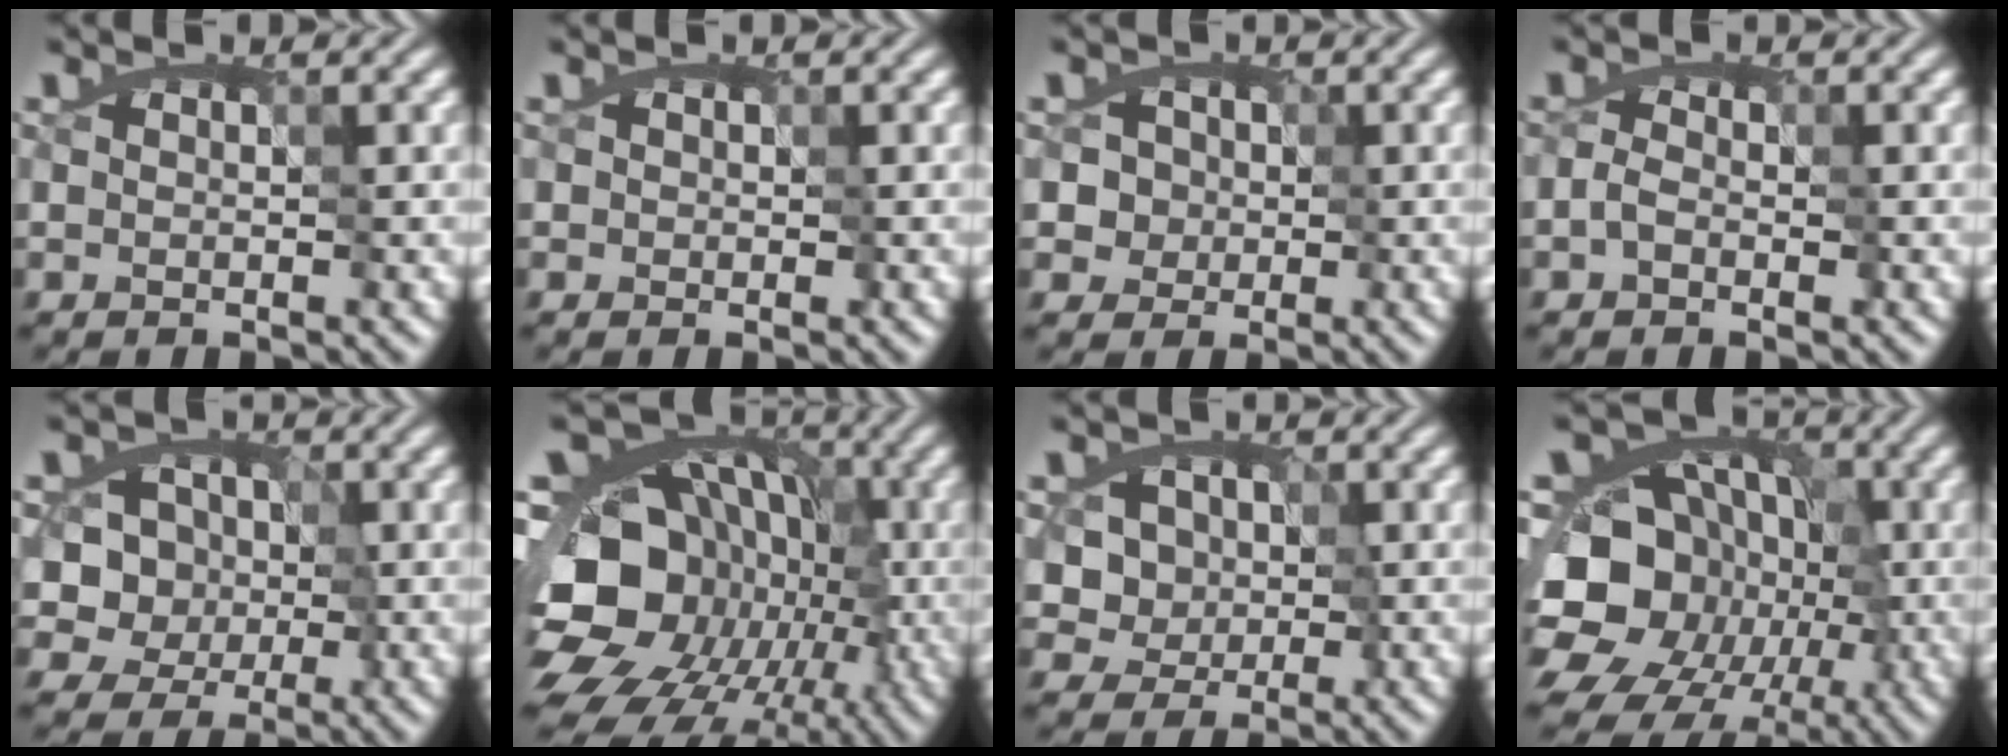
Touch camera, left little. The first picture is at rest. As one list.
[{"total": 0.6, "force": [0.1, 0.5, 0.0], "torque": [-0.006, 0.003, 0.008]}, {"total": 3.3, "force": [-0.1, 3.2, 0.9], "torque": [-0.006, 0.008, -0.003]}, {"total": 2.1, "force": [-1.6, 1.2, 0.8], "torque": [-0.014, 0.002, -0.028]}, {"total": 7.3, "force": [-1.3, 6.5, 3.0], "torque": [-0.036, 0.025, -0.052]}, {"total": 18.4, "force": [-6.1, 15.4, 8.0], "torque": [-0.156, 0.002, -0.121]}, {"total": 6.3, "force": [-0.2, 5.6, 2.9], "torque": [-0.025, 0.013, -0.021]}, {"total": 17.8, "force": [-6.8, 15.2, 6.3], "torque": [-0.122, -0.010, -0.135]}]